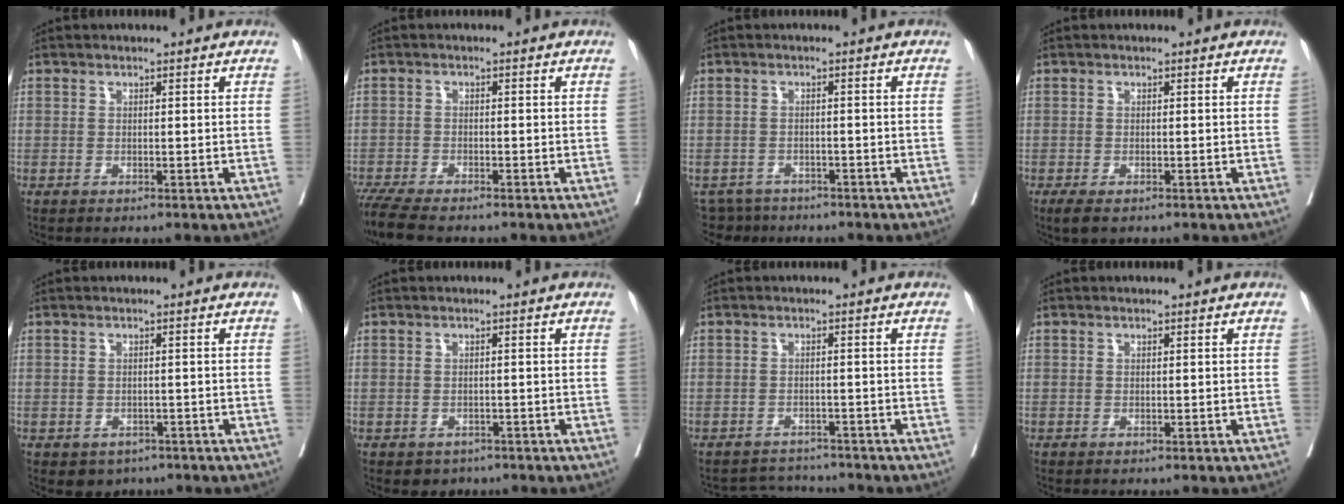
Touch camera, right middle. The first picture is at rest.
{"total": 7.2, "force": [-6.1, 1.0, 3.6], "torque": [-0.063, -0.019, -0.105]}
{"total": 4.6, "force": [-4.1, 2.0, -0.5], "torque": [0.014, -0.001, -0.067]}
{"total": 2.5, "force": [-1.7, 1.0, 1.6], "torque": [-0.031, -0.006, -0.023]}
{"total": 3.3, "force": [-2.2, 2.3, 0.8], "torque": [-0.004, 0.003, -0.026]}
{"total": 2.7, "force": [-1.9, 1.9, 0.4], "torque": [-0.006, 0.003, -0.024]}
{"total": 3.9, "force": [-3.7, 0.5, -1.0], "torque": [0.014, 0.005, -0.056]}
{"total": 0.0}